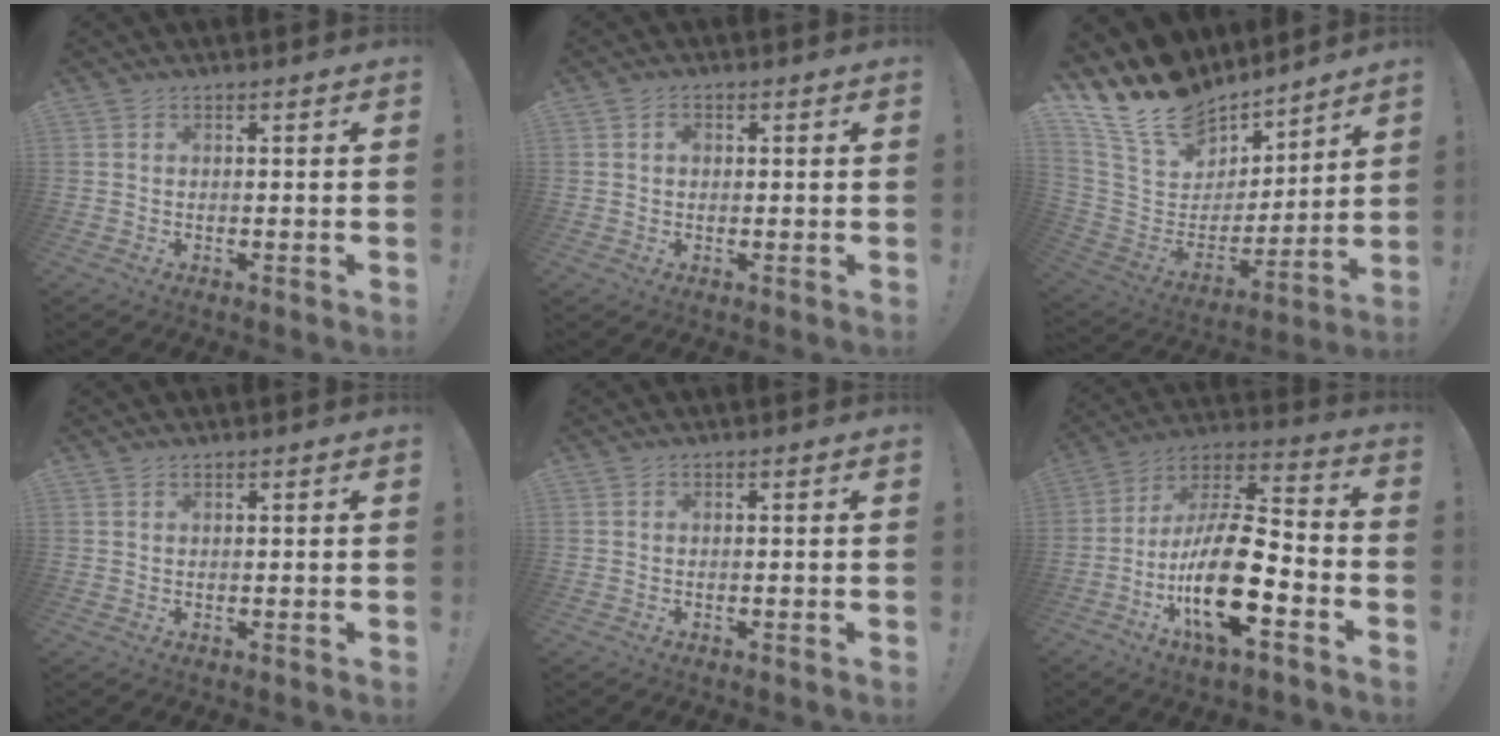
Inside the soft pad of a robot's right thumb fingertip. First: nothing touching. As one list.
[{"total": 1.1, "force": [0.2, 1.0, 0.4], "torque": [-0.001, 0.001, 0.001]}, {"total": 18.1, "force": [13.2, 10.7, 6.3], "torque": [-0.135, -0.094, 0.262]}, {"total": 0.6, "force": [0.6, 0.2, 0.0], "torque": [-0.008, 0.003, 0.013]}, {"total": 0.0}, {"total": 22.4, "force": [-7.2, 8.4, 19.5], "torque": [-0.367, 0.035, -0.118]}]